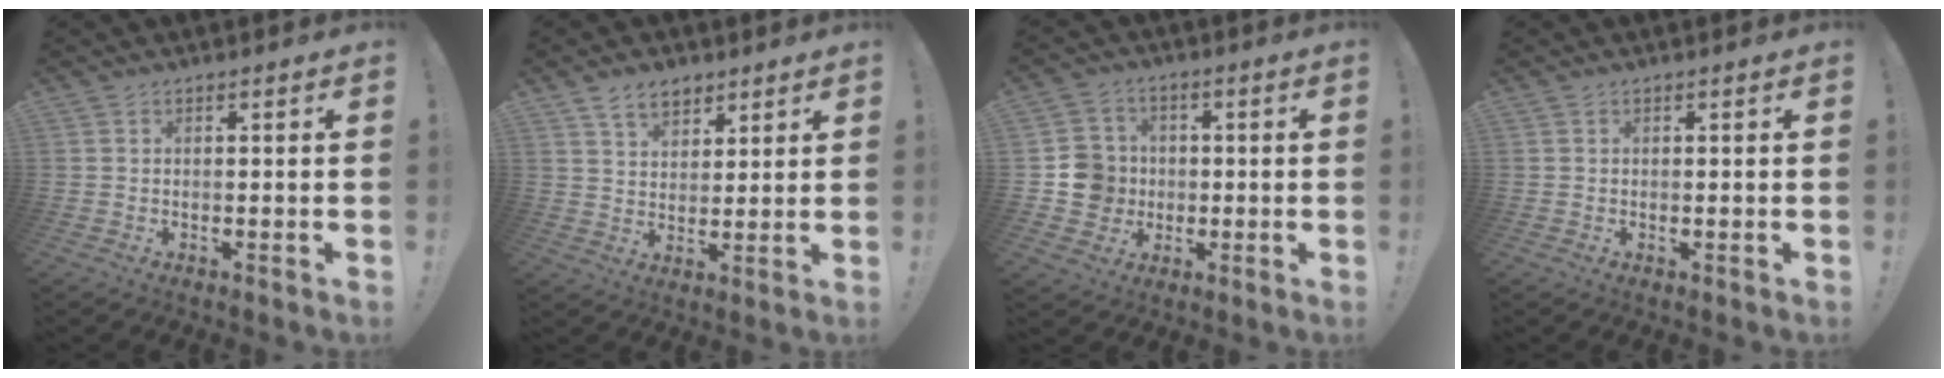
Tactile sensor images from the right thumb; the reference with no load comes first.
{"total": 7.6, "force": [5.0, 4.7, 3.0], "torque": [-0.049, -0.023, 0.095]}
{"total": 9.9, "force": [-0.8, 9.5, 2.5], "torque": [-0.032, 0.013, -0.007]}
{"total": 0.5, "force": [0.3, 0.4, -0.1], "torque": [0.002, 0.001, 0.006]}